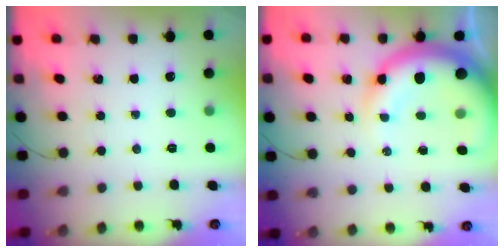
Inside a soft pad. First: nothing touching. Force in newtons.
{"total": 13.4, "press": 13.1, "slide": 2.6}